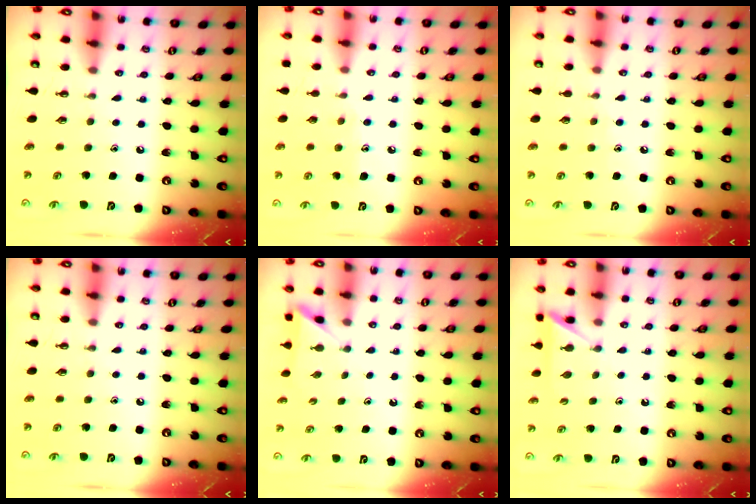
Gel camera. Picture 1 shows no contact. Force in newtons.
{"total": 6.4, "press": 6.4, "slide": 0.4}
{"total": 5.3, "press": 5.3, "slide": 0.7}
{"total": 0.0}
{"total": 3.0, "press": 3.0, "slide": 0.3}
{"total": 5.2, "press": 5.2, "slide": 0.4}